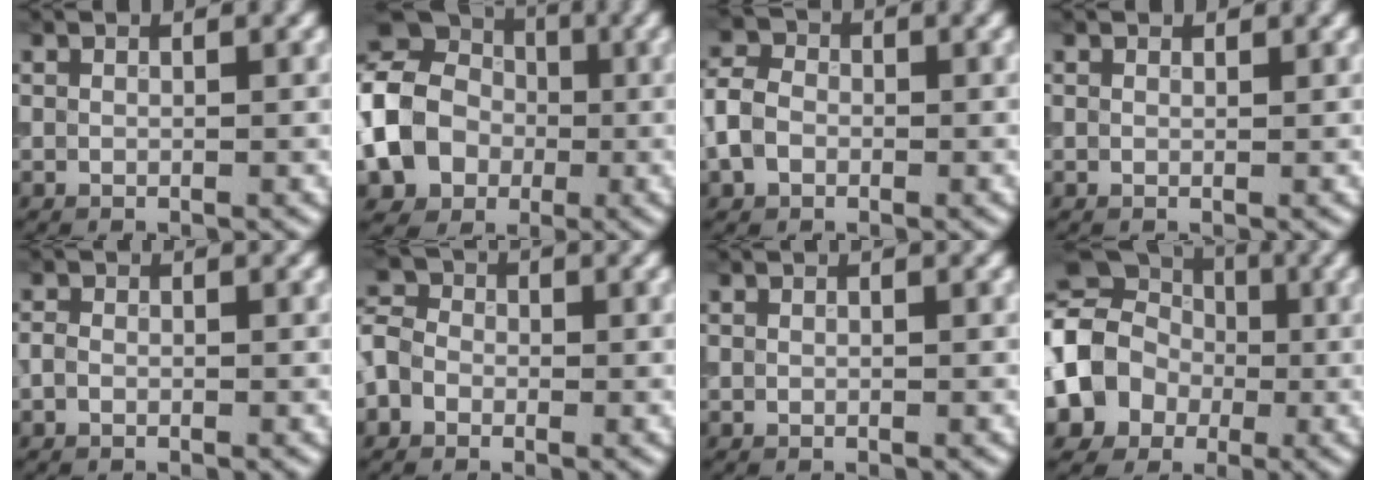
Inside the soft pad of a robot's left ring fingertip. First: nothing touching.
{"total": 11.8, "force": [-1.7, 10.0, 6.0], "torque": [-0.122, -0.010, -0.062]}
{"total": 3.5, "force": [-0.8, 2.8, 2.0], "torque": [-0.044, 0.006, -0.025]}
{"total": 0.5, "force": [0.4, 0.3, 0.1], "torque": [0.000, -0.001, 0.004]}
{"total": 0.8, "force": [-0.4, 0.6, 0.4], "torque": [-0.009, 0.000, -0.011]}
{"total": 3.6, "force": [-0.9, 3.1, 1.6], "torque": [-0.019, 0.018, -0.036]}
{"total": 0.0}
{"total": 9.4, "force": [-0.9, 8.1, 4.8], "torque": [-0.087, -0.011, -0.037]}